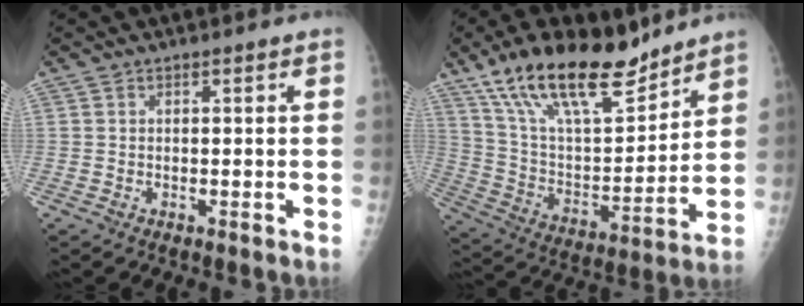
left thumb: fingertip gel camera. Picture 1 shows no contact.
{"total": 22.2, "force": [15.9, 8.1, 13.1], "torque": [-0.194, -0.063, 0.284]}